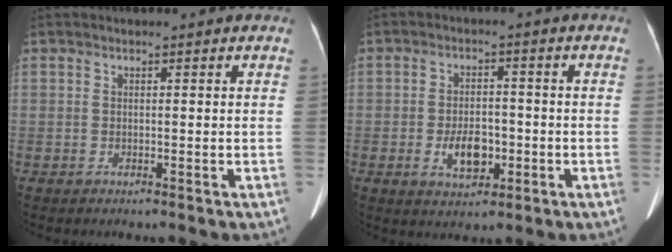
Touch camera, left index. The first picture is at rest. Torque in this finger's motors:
{"motor_torque": [0.06, 0.05, 0.08, 0.02]}